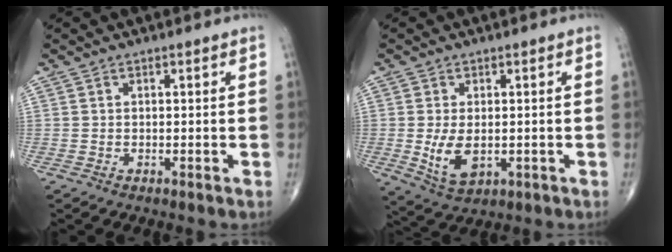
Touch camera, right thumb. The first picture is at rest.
{"total": 6.7, "force": [-0.7, 3.8, 5.5], "torque": [-0.099, -0.016, -0.001]}